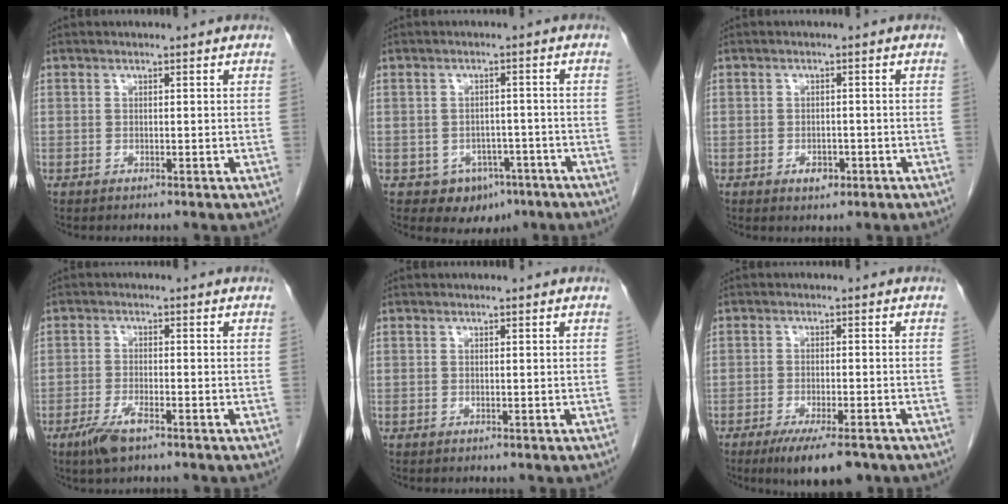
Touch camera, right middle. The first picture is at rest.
{"total": 5.7, "force": [-3.1, 4.4, 1.7], "torque": [-0.017, 0.010, -0.032]}
{"total": 2.3, "force": [-1.2, 1.5, 1.4], "torque": [-0.019, 0.003, -0.009]}
{"total": 4.2, "force": [-2.7, 0.9, 3.0], "torque": [-0.069, -0.006, -0.049]}
{"total": 0.0}
{"total": 8.3, "force": [-6.0, 1.8, 5.5], "torque": [-0.081, -0.014, -0.090]}